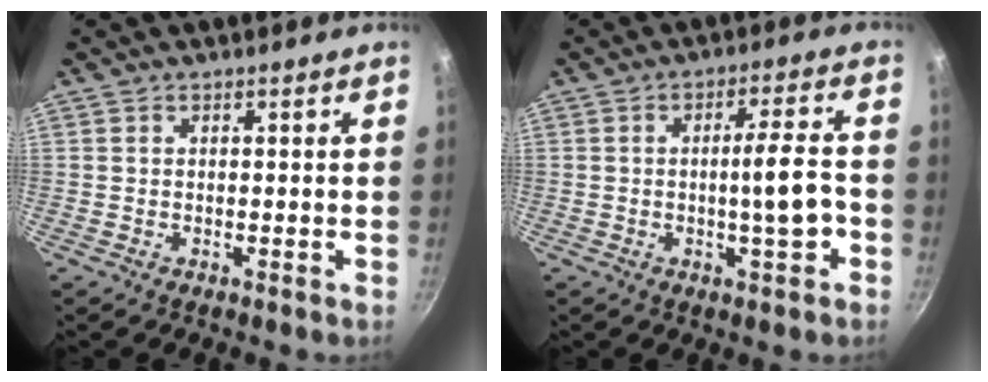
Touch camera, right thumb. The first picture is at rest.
{"total": 7.8, "force": [-2.0, 1.5, 7.4], "torque": [-0.104, 0.019, -0.028]}